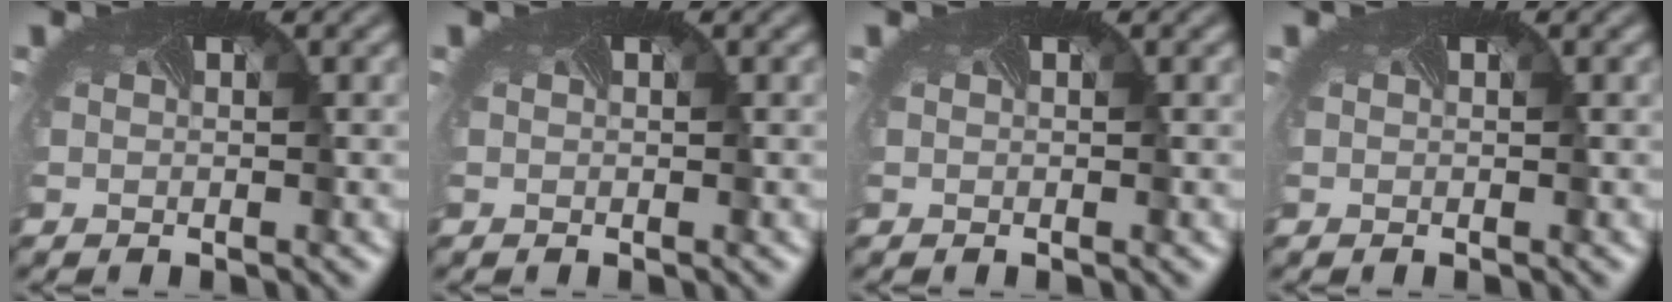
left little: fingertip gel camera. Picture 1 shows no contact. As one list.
[{"total": 0.0}, {"total": 0.0}, {"total": 0.0}]